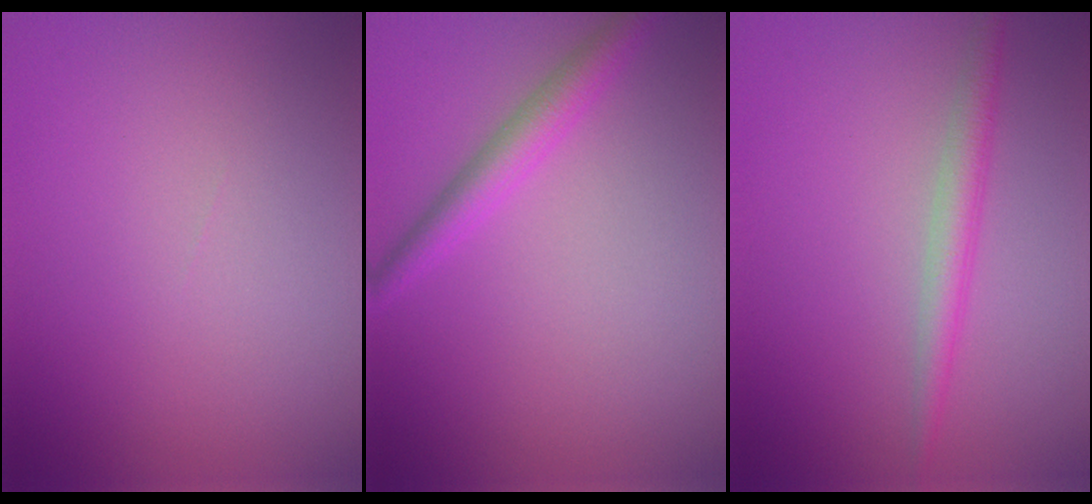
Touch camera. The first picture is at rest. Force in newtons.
{"total": 2.6, "press": 2.6, "slide": 0.0}
{"total": 2.3, "press": 2.3, "slide": 0.1}